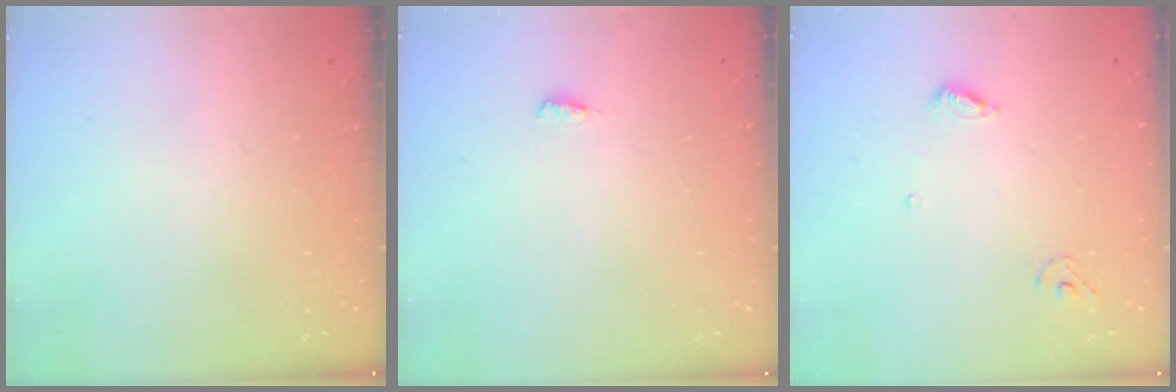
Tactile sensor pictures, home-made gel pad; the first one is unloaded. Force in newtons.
{"total": 3.7, "press": 3.3, "slide": 1.7}
{"total": 5.9, "press": 5.9, "slide": 0.6}